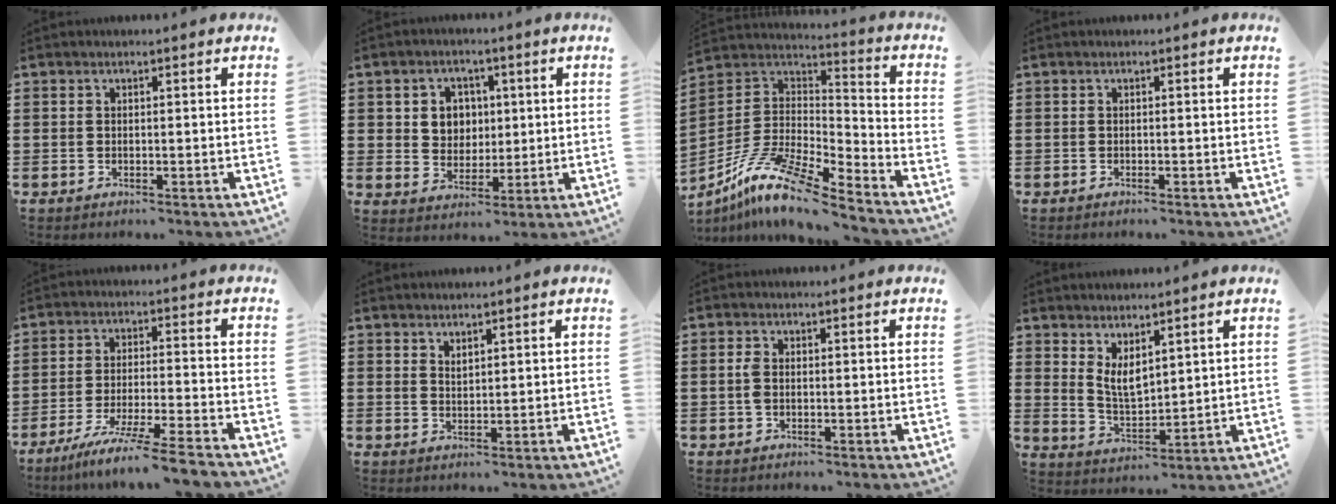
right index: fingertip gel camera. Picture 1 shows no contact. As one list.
[{"total": 5.3, "force": [1.2, 4.8, 1.8], "torque": [-0.050, 0.013, 0.019]}, {"total": 11.9, "force": [-9.2, 1.6, 7.3], "torque": [-0.160, 0.008, -0.187]}, {"total": 0.0}, {"total": 7.5, "force": [-6.5, -0.8, 3.6], "torque": [-0.073, -0.016, -0.126]}, {"total": 1.5, "force": [1.4, 0.5, 0.2], "torque": [-0.005, 0.002, 0.026]}, {"total": 1.9, "force": [-0.2, 1.0, 1.5], "torque": [-0.039, 0.000, -0.007]}, {"total": 4.5, "force": [2.9, 2.0, 2.9], "torque": [-0.065, -0.004, 0.054]}]